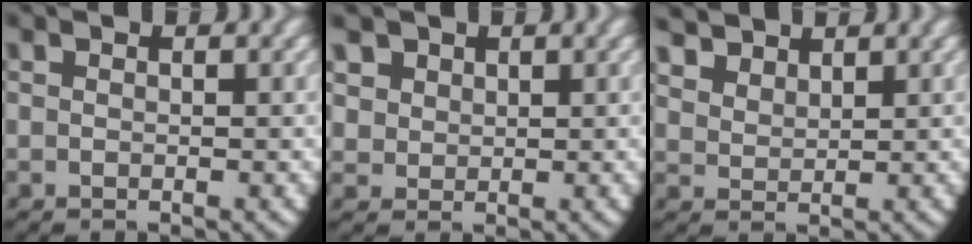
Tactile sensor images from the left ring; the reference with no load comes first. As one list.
[{"total": 4.7, "force": [2.0, 3.8, 2.0], "torque": [-0.060, -0.005, 0.040]}, {"total": 3.2, "force": [2.6, 1.6, 1.1], "torque": [-0.029, -0.005, 0.057]}]